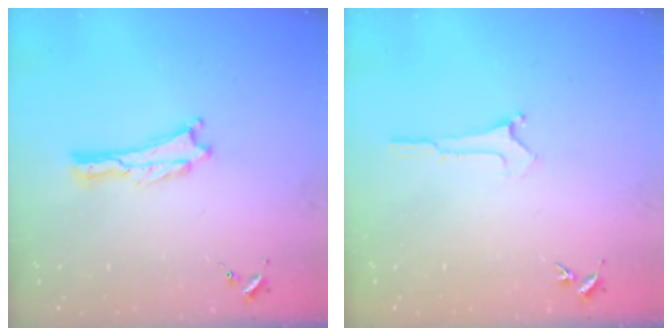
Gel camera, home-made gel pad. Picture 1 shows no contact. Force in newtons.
{"total": 0.0}